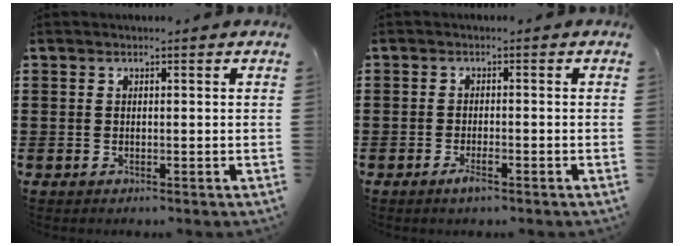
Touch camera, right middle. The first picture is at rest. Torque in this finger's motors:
{"motor_torque": [0.80, 0.42, 0.06, 0.01]}